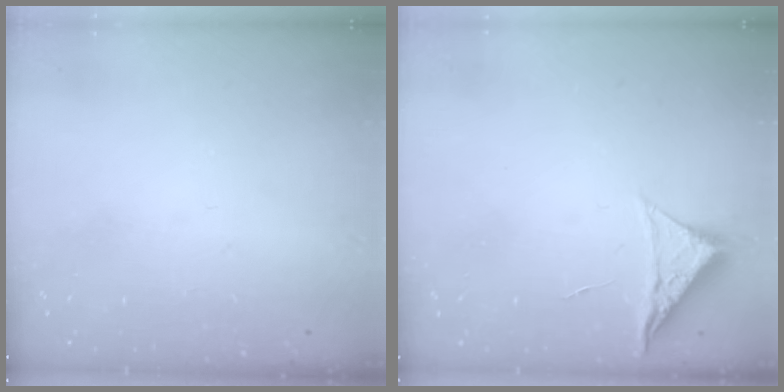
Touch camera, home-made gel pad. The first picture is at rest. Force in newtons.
{"total": 4.7, "press": 4.7, "slide": 0.7}